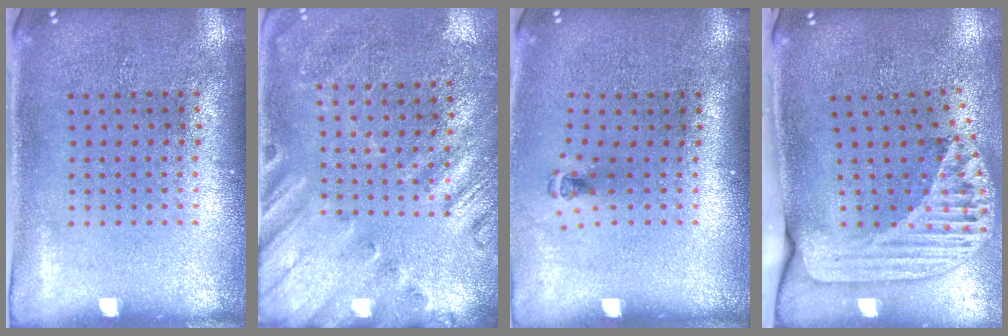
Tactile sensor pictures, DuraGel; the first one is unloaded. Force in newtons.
{"total": 2.4, "press": 2.0, "slide": 1.3}
{"total": 0.5, "press": 0.4, "slide": 0.4}
{"total": 2.5, "press": 1.8, "slide": 1.8}